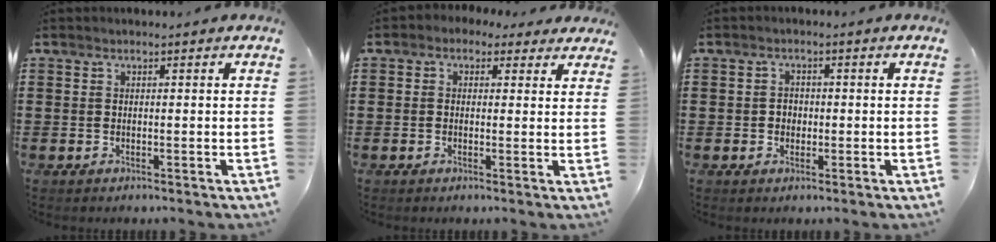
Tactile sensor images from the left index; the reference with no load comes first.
{"total": 1.8, "force": [0.9, 1.4, 0.6], "torque": [-0.018, 0.009, 0.015]}
{"total": 1.8, "force": [-0.2, 1.6, 0.7], "torque": [-0.019, 0.007, -0.007]}